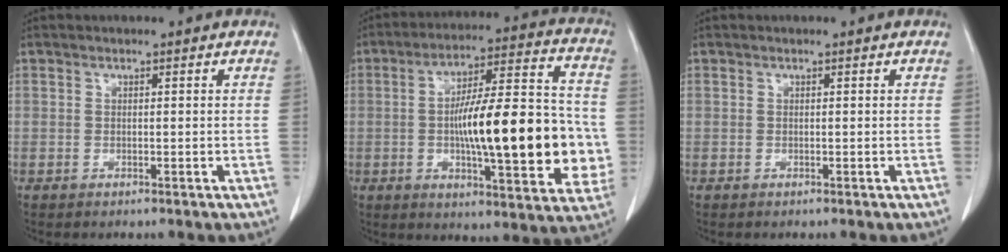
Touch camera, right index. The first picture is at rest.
{"total": 21.9, "force": [-2.2, 5.0, 21.2], "torque": [-0.292, 0.021, -0.026]}
{"total": 0.0}